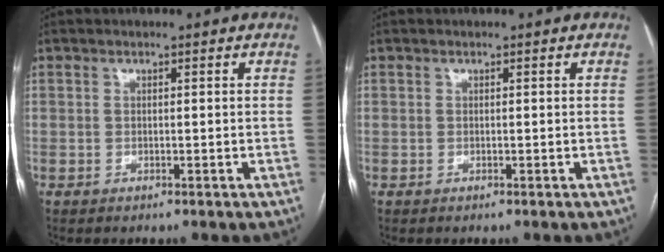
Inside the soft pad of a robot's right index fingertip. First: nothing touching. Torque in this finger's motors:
{"motor_torque": [-0.12, 0.12, 0.00, 0.00]}